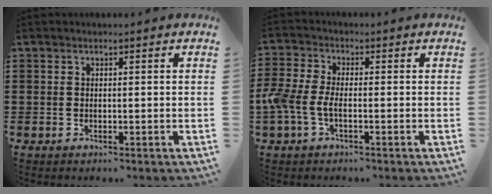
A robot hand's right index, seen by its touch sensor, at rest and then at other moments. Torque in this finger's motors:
{"motor_torque": [1.61, -0.53, 0.54, 0.17]}